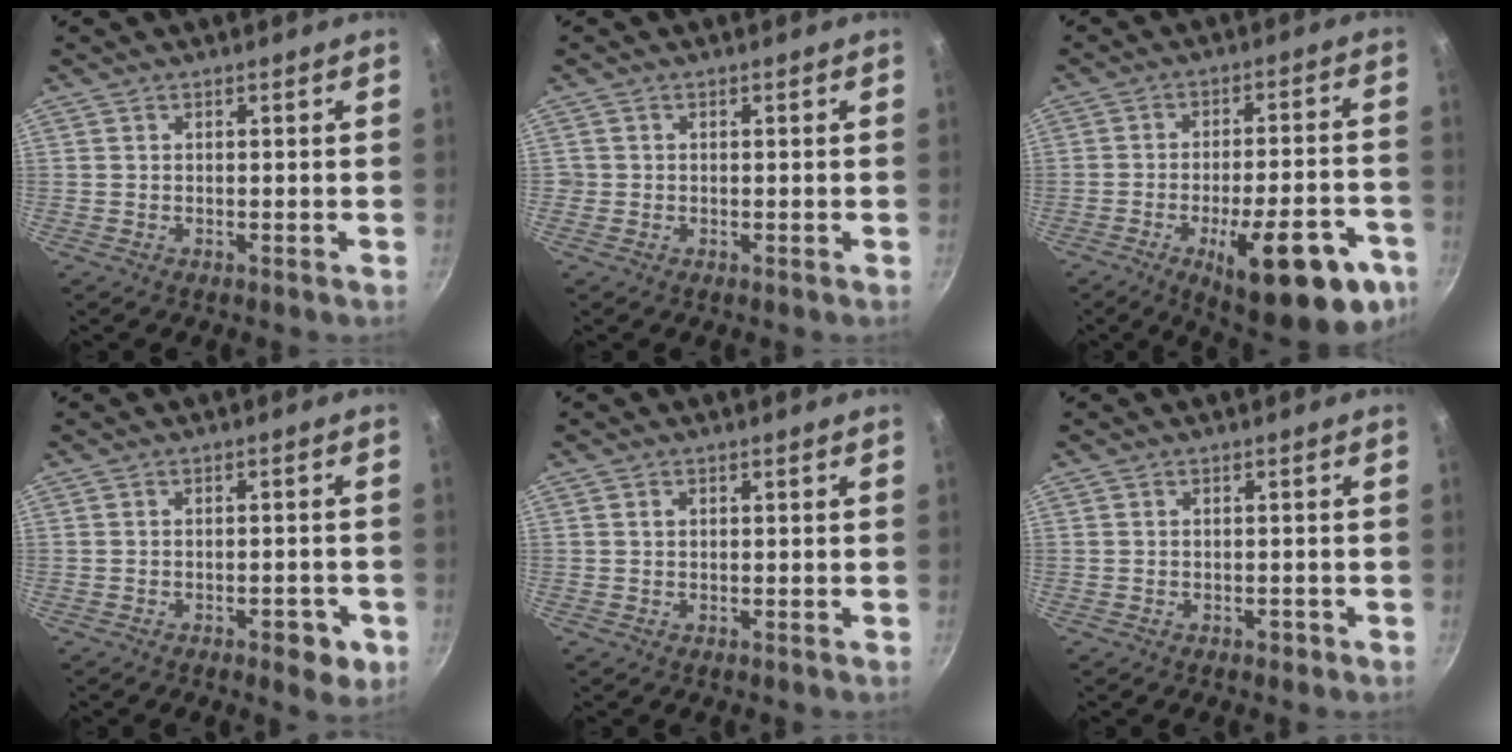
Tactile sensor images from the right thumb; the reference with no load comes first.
{"total": 0.8, "force": [-0.2, 0.8, 0.0], "torque": [0.004, 0.005, -0.003]}
{"total": 20.3, "force": [-9.7, 6.8, 16.6], "torque": [-0.180, 0.046, -0.124]}
{"total": 4.5, "force": [-2.1, 2.3, 3.2], "torque": [-0.020, 0.012, -0.022]}
{"total": 0.8, "force": [0.2, 0.6, 0.4], "torque": [-0.008, 0.000, 0.004]}
{"total": 0.9, "force": [-0.5, 0.5, 0.4], "torque": [-0.001, 0.003, -0.007]}